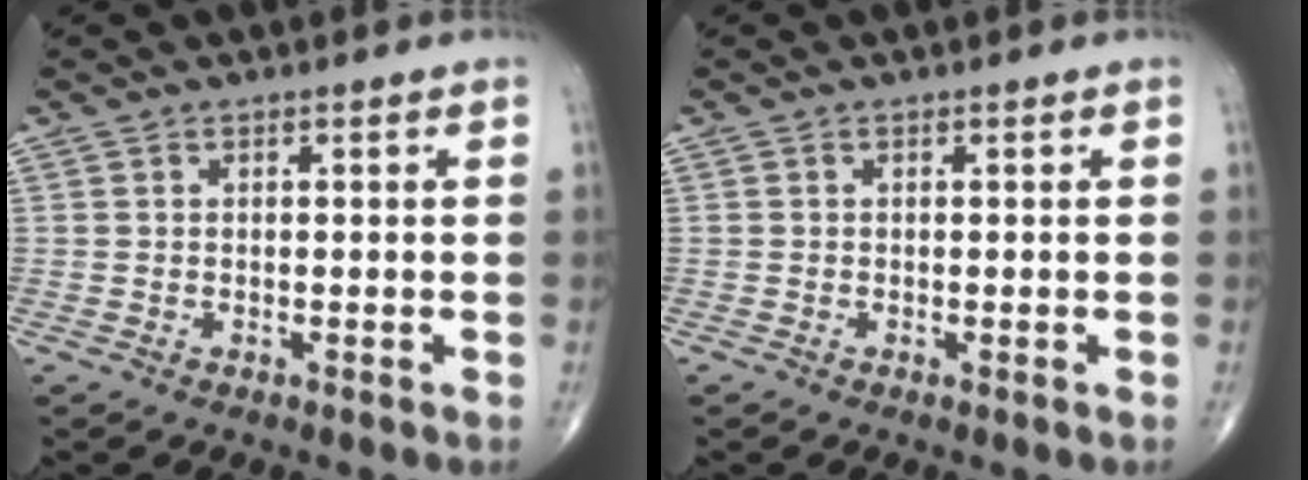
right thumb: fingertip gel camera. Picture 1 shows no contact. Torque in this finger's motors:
{"motor_torque": [0.03, 0.18, -0.10, -0.33, -0.02]}